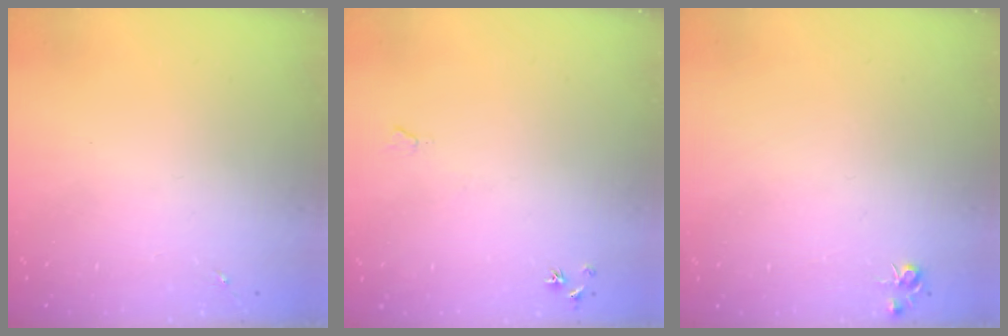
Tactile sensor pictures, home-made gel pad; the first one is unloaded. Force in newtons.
{"total": 4.7, "press": 4.7, "slide": 0.7}
{"total": 4.3, "press": 4.3, "slide": 0.5}